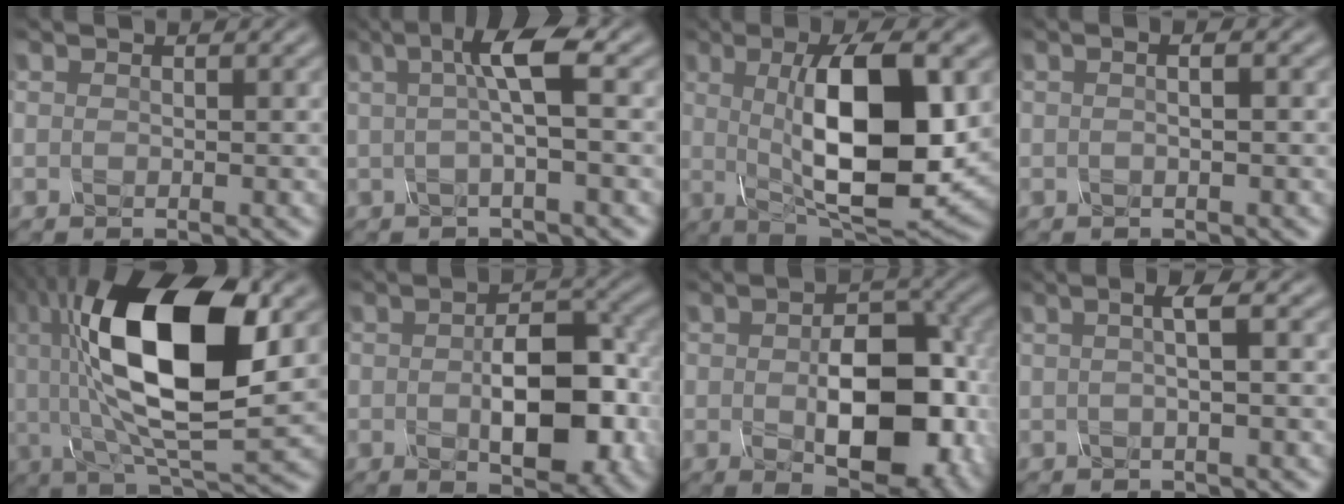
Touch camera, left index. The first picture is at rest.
{"total": 4.4, "force": [0.7, 0.6, 4.3], "torque": [-0.073, 0.005, 0.010]}
{"total": 12.0, "force": [0.9, 4.0, 11.3], "torque": [-0.176, -0.003, 0.018]}
{"total": 2.6, "force": [0.7, 1.1, 2.2], "torque": [-0.008, 0.006, -0.014]}
{"total": 14.6, "force": [2.5, 5.3, 13.4], "torque": [-0.229, 0.008, 0.037]}
{"total": 8.1, "force": [-1.0, 4.2, 6.9], "torque": [-0.112, -0.004, -0.012]}
{"total": 10.0, "force": [-1.2, 5.7, 8.2], "torque": [-0.133, -0.015, -0.004]}
{"total": 2.8, "force": [0.3, 0.6, 2.7], "torque": [-0.040, 0.007, 0.001]}